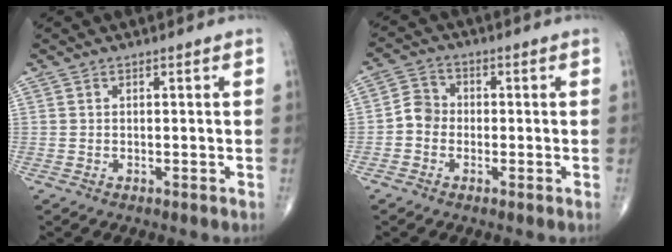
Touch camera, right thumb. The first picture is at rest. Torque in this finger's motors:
{"motor_torque": [-0.01, -0.04, 0.44, -0.14, 0.01]}